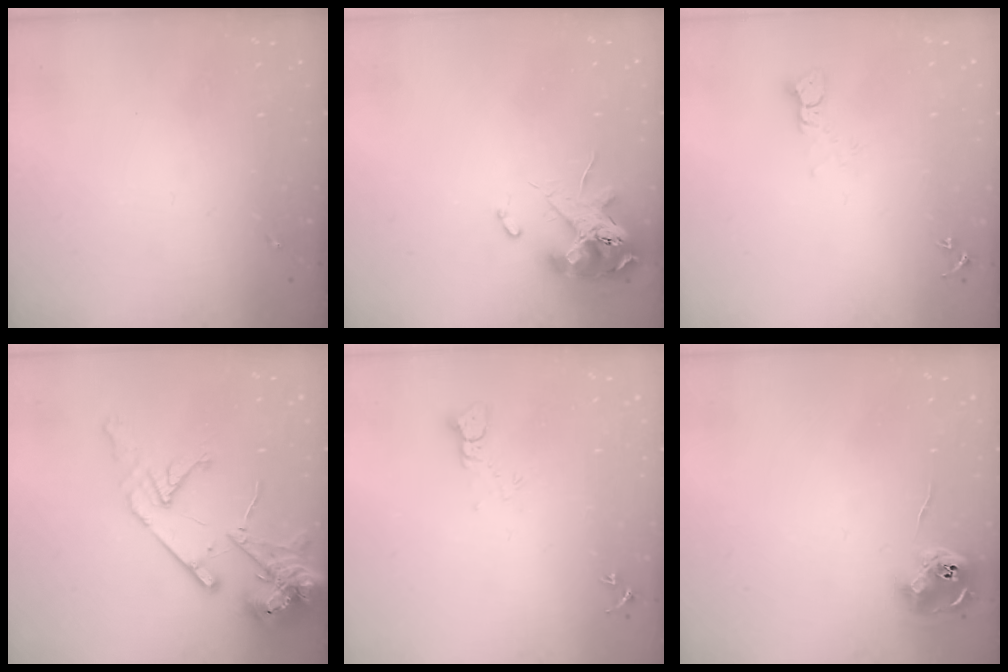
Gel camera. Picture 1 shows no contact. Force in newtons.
{"total": 11.9, "press": 11.8, "slide": 1.5}
{"total": 3.7, "press": 3.7, "slide": 0.3}
{"total": 15.7, "press": 15.5, "slide": 2.3}
{"total": 3.5, "press": 3.5, "slide": 0.3}
{"total": 8.8, "press": 8.8, "slide": 0.1}